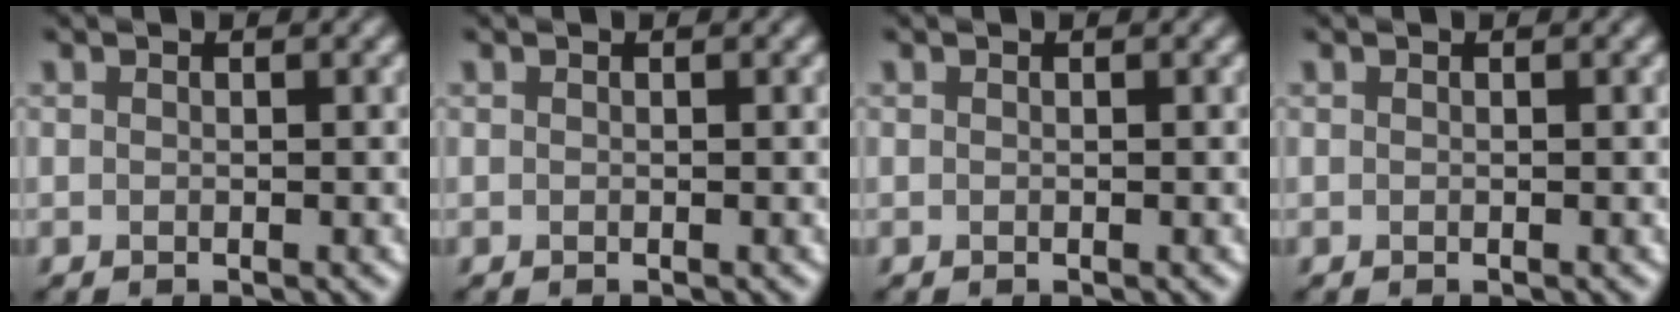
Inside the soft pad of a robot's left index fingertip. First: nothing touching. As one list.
[{"total": 0.0}, {"total": 0.0}, {"total": 0.0}]